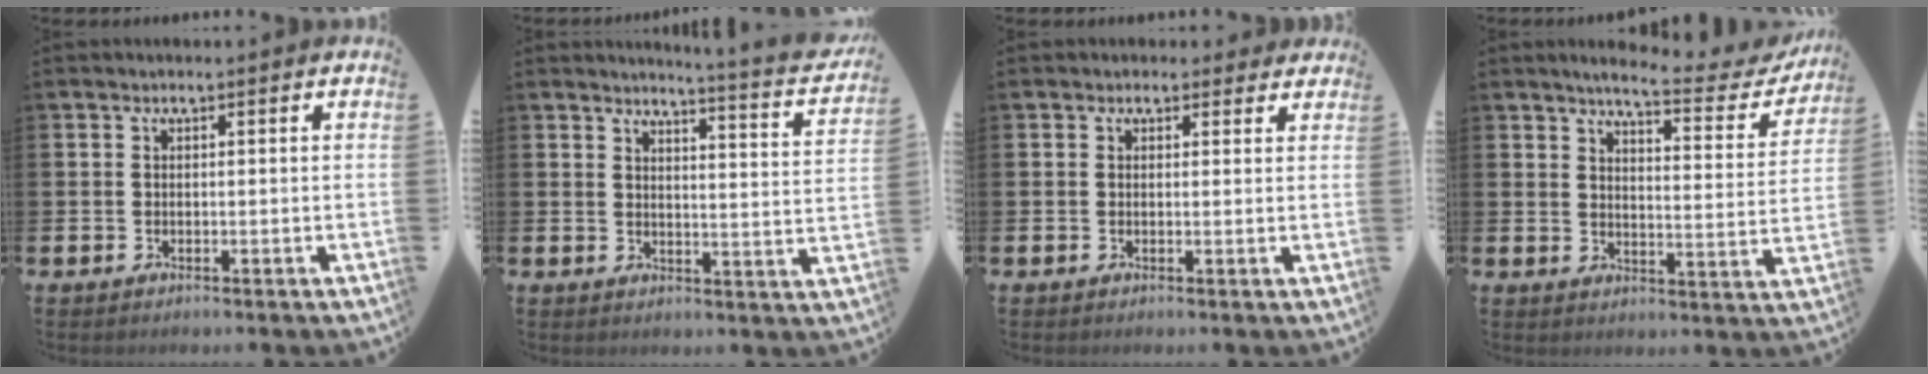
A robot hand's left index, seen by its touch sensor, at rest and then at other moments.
{"total": 3.9, "force": [3.7, -0.6, 1.0], "torque": [-0.015, -0.044, 0.054]}
{"total": 1.3, "force": [1.0, 0.9, 0.1], "torque": [0.003, 0.005, 0.015]}
{"total": 5.6, "force": [4.9, 0.7, 2.5], "torque": [-0.056, -0.033, 0.077]}